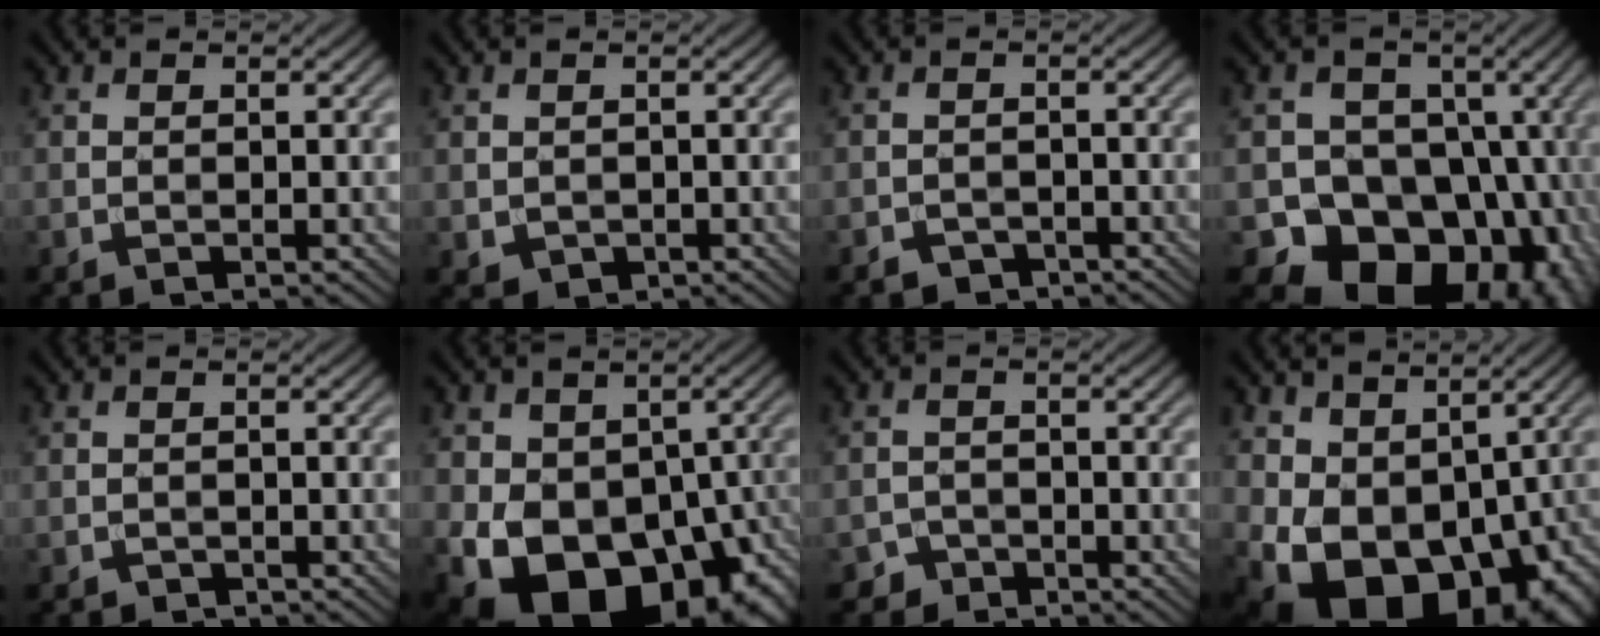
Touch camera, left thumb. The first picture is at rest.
{"total": 1.5, "force": [0.0, 1.4, 0.6], "torque": [-0.021, -0.012, 0.005]}
{"total": 2.2, "force": [-1.8, 1.1, 0.4], "torque": [-0.002, 0.003, -0.034]}
{"total": 16.4, "force": [-6.4, 12.8, 7.9], "torque": [-0.097, -0.024, -0.110]}
{"total": 0.8, "force": [-0.7, 0.3, 0.1], "torque": [0.000, -0.002, -0.014]}
{"total": 17.3, "force": [-6.0, 11.6, 11.4], "torque": [-0.190, -0.035, -0.083]}
{"total": 2.0, "force": [-1.7, 1.1, 0.0], "torque": [0.007, 0.005, -0.035]}
{"total": 15.3, "force": [-2.2, 10.6, 10.9], "torque": [-0.190, -0.035, -0.006]}